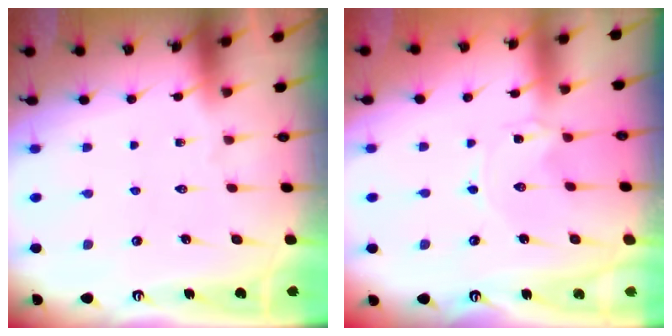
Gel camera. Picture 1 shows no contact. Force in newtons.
{"total": 0.0}